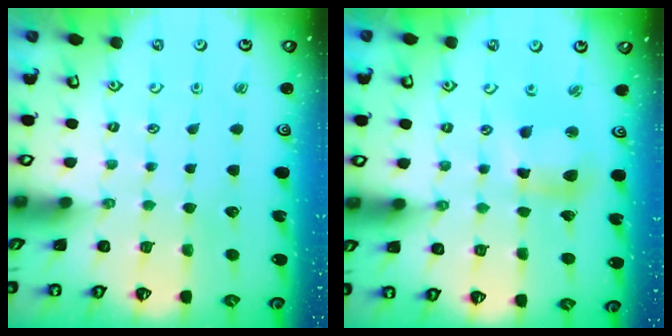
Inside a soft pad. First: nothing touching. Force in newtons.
{"total": 9.0, "press": 8.9, "slide": 1.4}